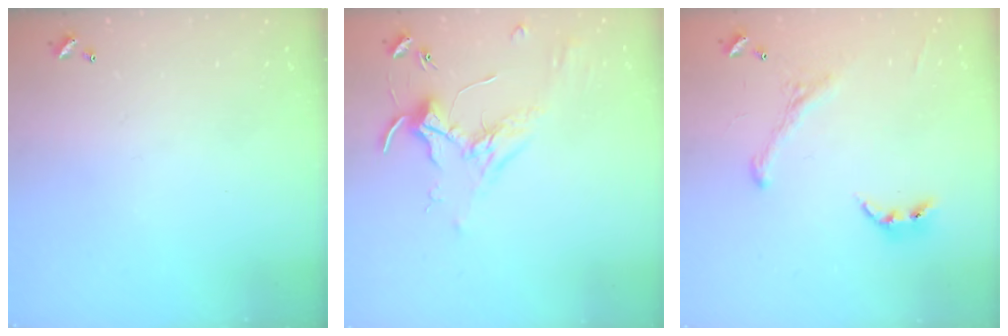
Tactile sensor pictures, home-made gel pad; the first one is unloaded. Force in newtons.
{"total": 1.7, "press": 1.6, "slide": 0.4}
{"total": 1.9, "press": 1.6, "slide": 1.0}